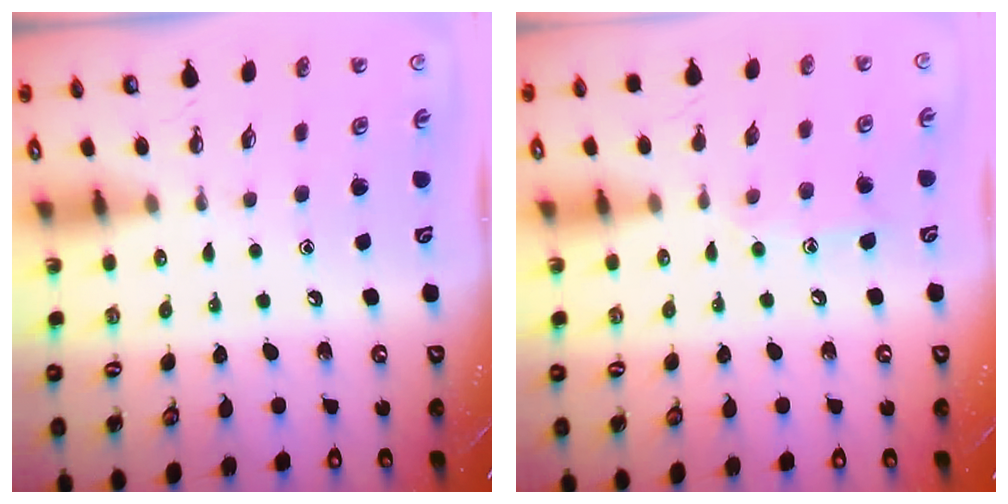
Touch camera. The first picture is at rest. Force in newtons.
{"total": 8.6, "press": 8.6, "slide": 0.5}